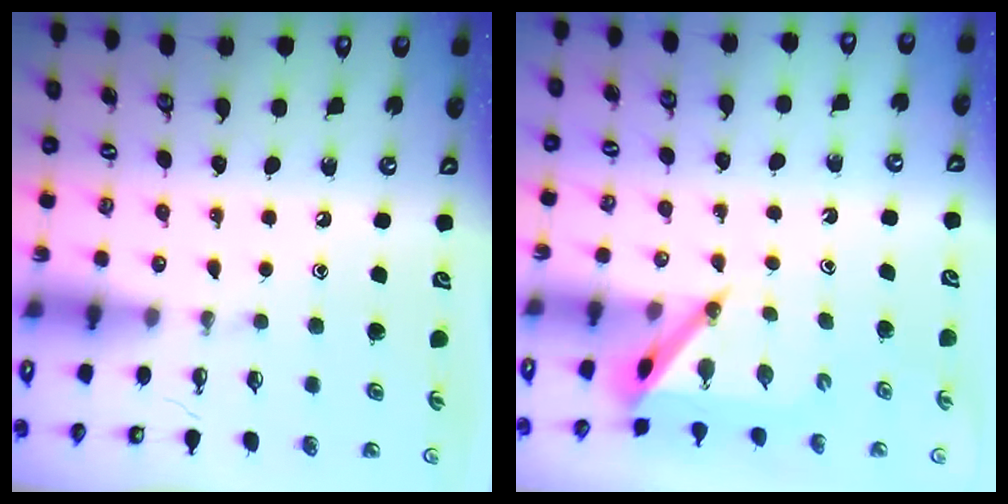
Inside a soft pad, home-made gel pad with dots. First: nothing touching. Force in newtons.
{"total": 5.1, "press": 5.0, "slide": 0.3}